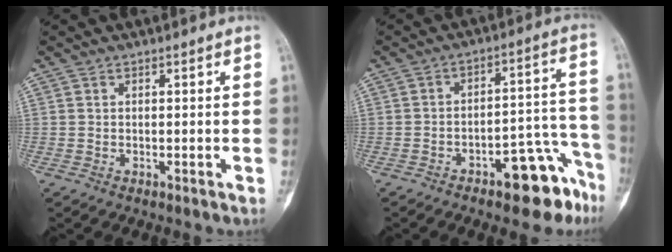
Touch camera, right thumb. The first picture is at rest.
{"total": 12.2, "force": [-7.8, 4.7, 8.1], "torque": [-0.060, 0.078, -0.107]}